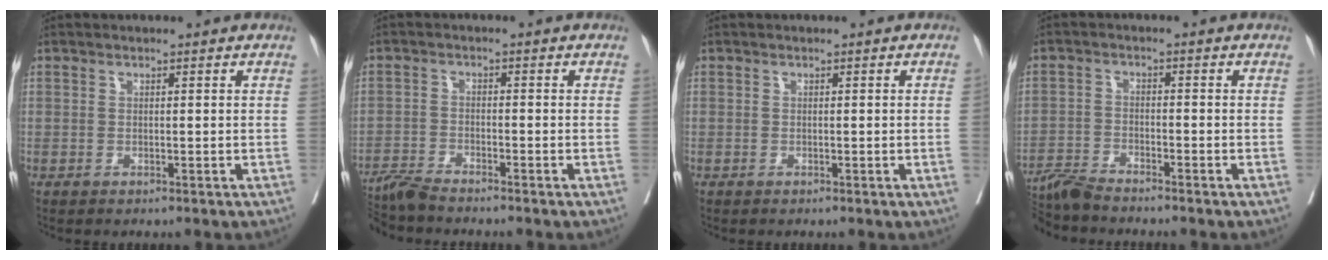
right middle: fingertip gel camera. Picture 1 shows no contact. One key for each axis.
{"total": 4.7, "fx": -4.4, "fy": -0.7, "fz": 1.4, "tx": -0.022, "ty": -0.020, "tz": -0.086}
{"total": 0.6, "fx": 0.0, "fy": -0.3, "fz": 0.5, "tx": -0.003, "ty": 0.000, "tz": 0.001}
{"total": 5.7, "fx": -5.4, "fy": -0.6, "fz": 1.6, "tx": -0.021, "ty": -0.021, "tz": -0.103}